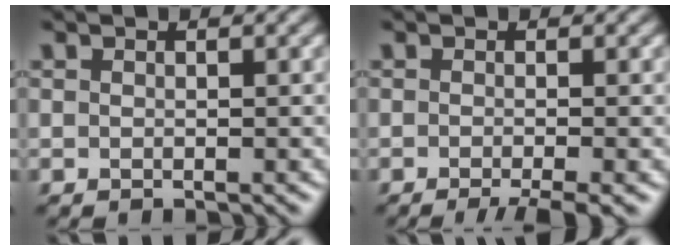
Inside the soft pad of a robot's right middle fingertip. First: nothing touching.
{"total": 3.0, "force": [-1.8, 0.4, 2.4], "torque": [-0.032, -0.003, -0.033]}